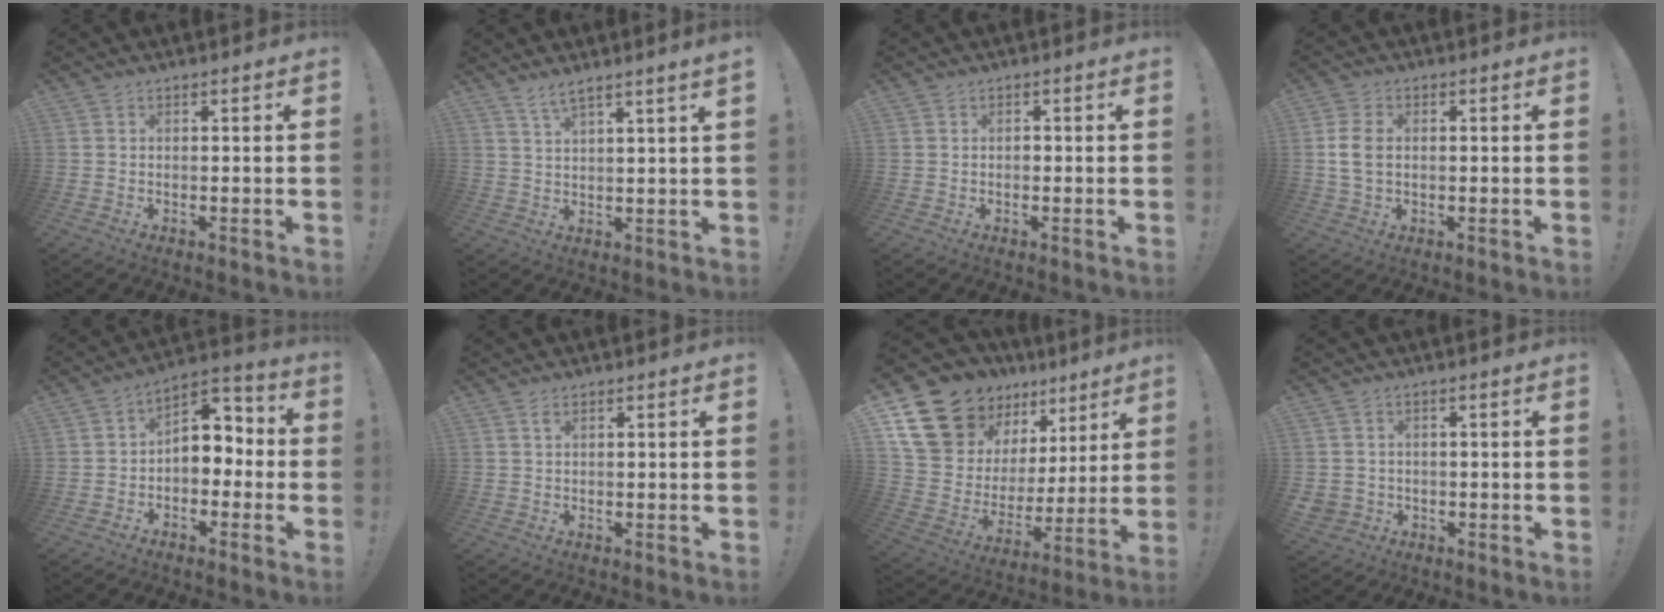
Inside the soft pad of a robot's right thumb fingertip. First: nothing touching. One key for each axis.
{"total": 4.4, "fx": 3.3, "fy": -0.6, "fz": 2.8, "tx": -0.051, "ty": -0.016, "tz": 0.055}
{"total": 0.8, "fx": -0.5, "fy": 0.6, "fz": 0.1, "tx": -0.008, "ty": 0.003, "tz": -0.009}
{"total": 5.9, "fx": 0.4, "fy": 4.0, "fz": 4.3, "tx": -0.093, "ty": 0.005, "tz": 0.005}
{"total": 8.0, "fx": -0.6, "fy": 6.4, "fz": 4.7, "tx": -0.059, "ty": 0.005, "tz": -0.005}
{"total": 1.2, "fx": 0.5, "fy": 0.4, "fz": 1.1, "tx": -0.022, "ty": 0.001, "tz": 0.008}
{"total": 19.1, "fx": 14.2, "fy": 10.9, "fz": 6.7, "tx": -0.117, "ty": -0.102, "tz": 0.285}
{"total": 2.8, "fx": -0.3, "fy": 2.7, "fz": 0.8, "tx": -0.016, "ty": 0.004, "tz": -0.002}